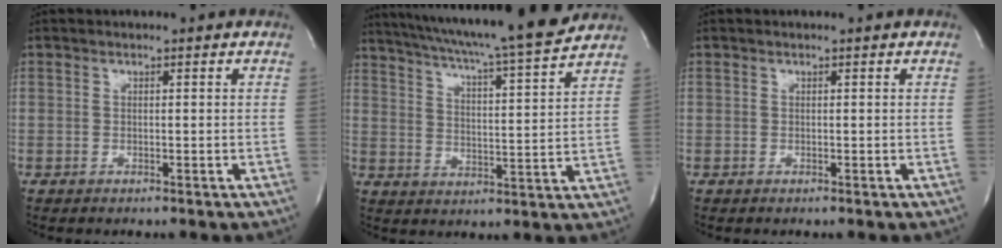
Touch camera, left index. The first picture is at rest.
{"total": 20.2, "force": [18.1, -0.3, 9.1], "torque": [-0.154, -0.016, 0.262]}
{"total": 0.0}